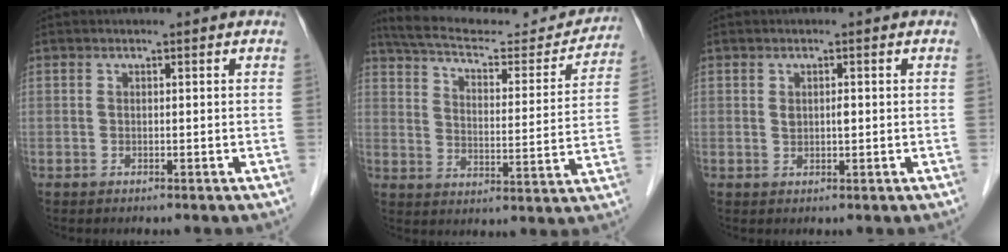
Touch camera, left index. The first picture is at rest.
{"total": 21.5, "force": [19.9, 4.4, 6.8], "torque": [-0.108, -0.013, 0.271]}
{"total": 1.4, "force": [0.3, 0.6, 1.3], "torque": [-0.022, 0.000, 0.007]}